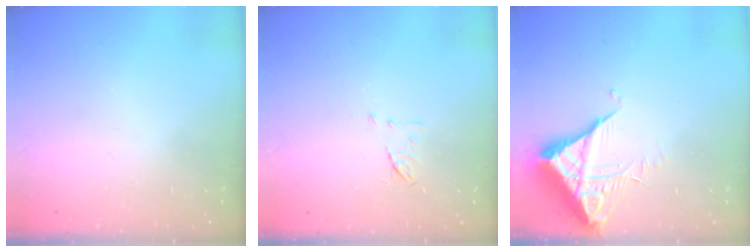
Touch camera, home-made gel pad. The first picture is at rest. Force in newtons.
{"total": 5.3, "press": 5.2, "slide": 0.8}
{"total": 6.0, "press": 6.0, "slide": 0.2}